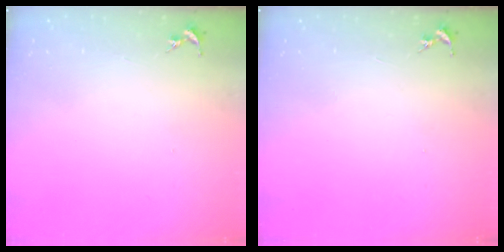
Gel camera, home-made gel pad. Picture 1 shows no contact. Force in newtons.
{"total": 0.0}